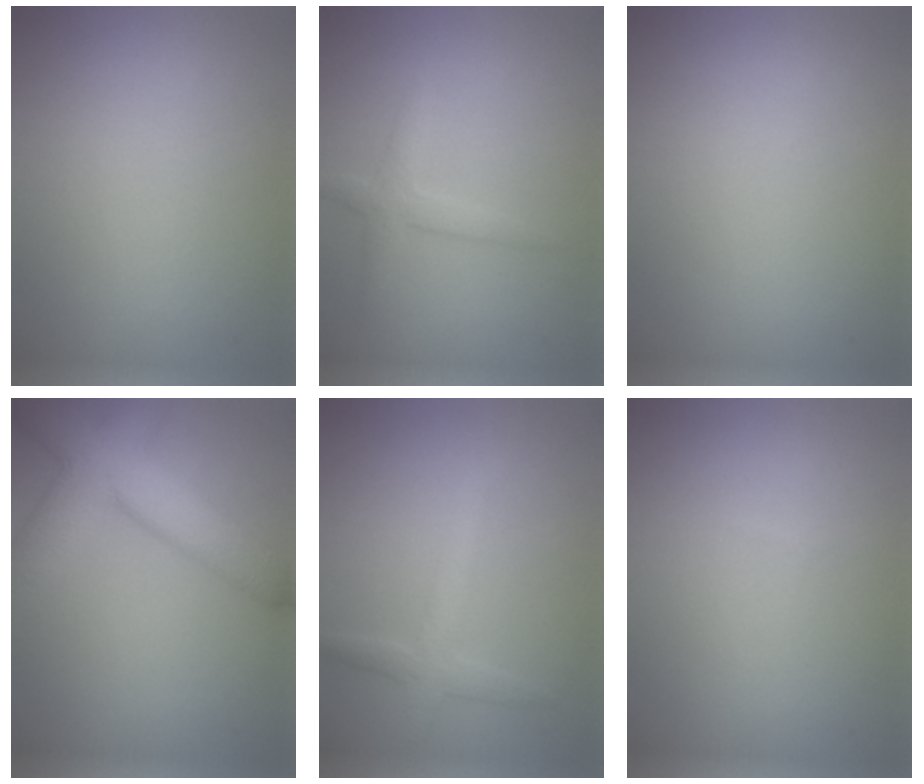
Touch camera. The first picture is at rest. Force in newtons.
{"total": 2.1, "press": 2.1, "slide": 0.1}
{"total": 0.0}
{"total": 7.7, "press": 7.7, "slide": 0.4}
{"total": 2.3, "press": 2.3, "slide": 0.1}
{"total": 0.0}